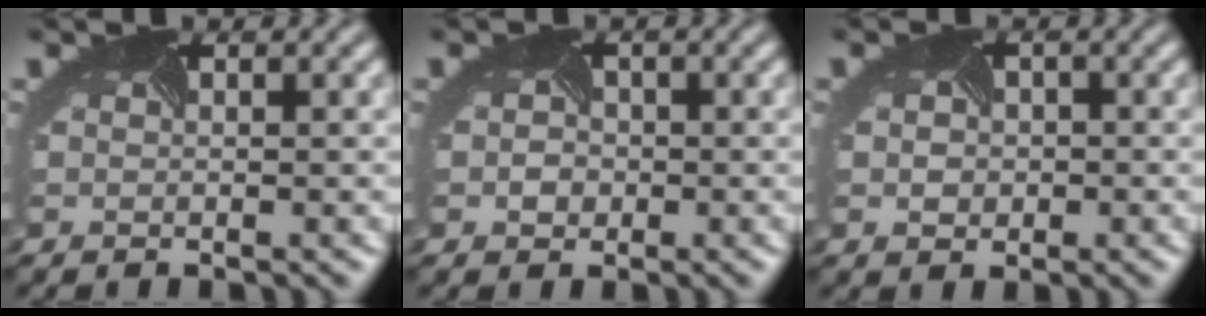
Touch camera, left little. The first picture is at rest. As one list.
[{"total": 1.2, "force": [-0.4, 1.1, 0.2], "torque": [-0.004, 0.001, -0.009]}, {"total": 1.6, "force": [-0.3, 1.4, 0.7], "torque": [-0.010, 0.001, -0.006]}]